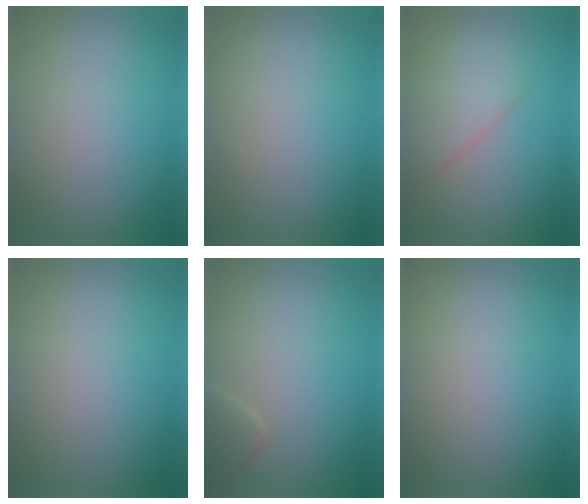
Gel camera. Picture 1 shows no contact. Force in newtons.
{"total": 0.0}
{"total": 2.8, "press": 2.7, "slide": 0.2}
{"total": 0.0}
{"total": 1.4, "press": 1.4, "slide": 0.1}
{"total": 0.0}